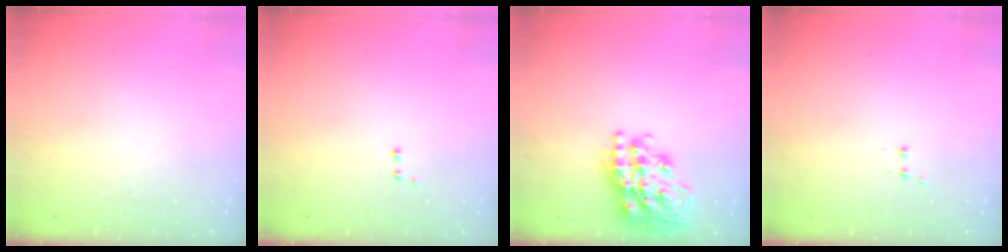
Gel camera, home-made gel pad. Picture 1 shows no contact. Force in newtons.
{"total": 1.9, "press": 1.8, "slide": 0.5}
{"total": 20.5, "press": 20.5, "slide": 1.6}
{"total": 2.8, "press": 2.8, "slide": 0.6}